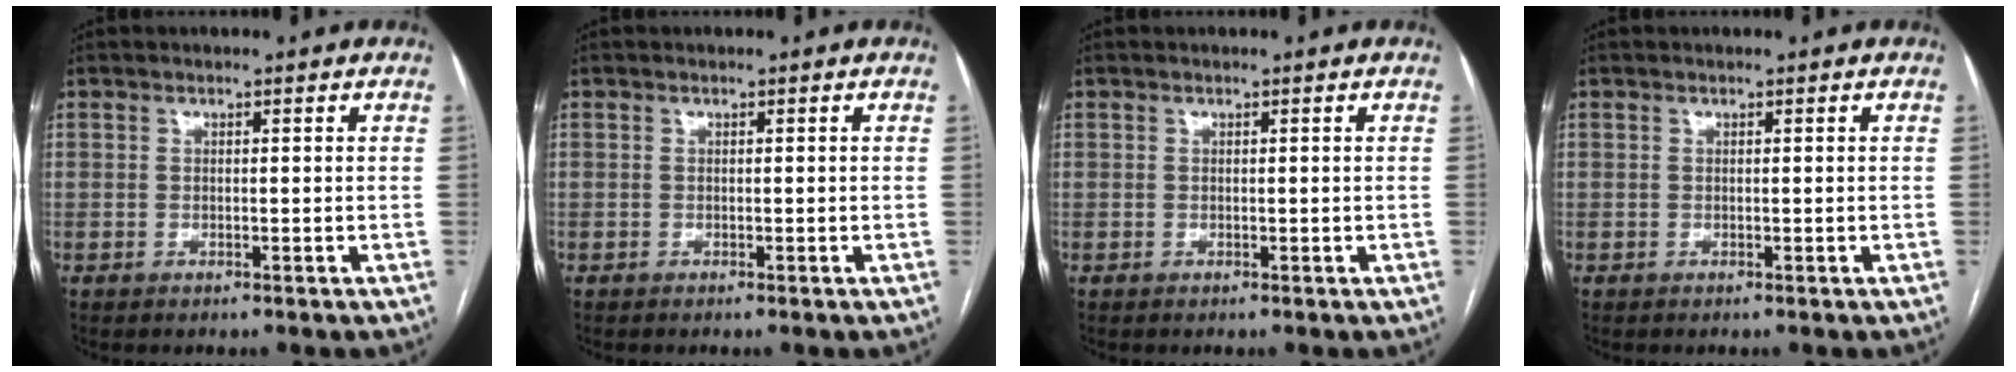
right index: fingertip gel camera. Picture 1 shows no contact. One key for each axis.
{"total": 0.0}
{"total": 0.0}
{"total": 0.0}